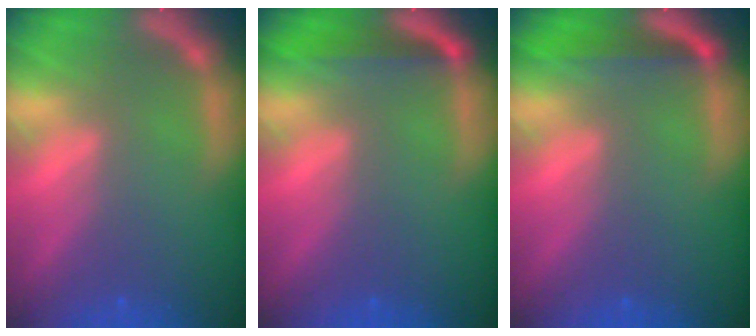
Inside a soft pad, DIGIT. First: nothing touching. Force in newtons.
{"total": 3.0}
{"total": 3.0}